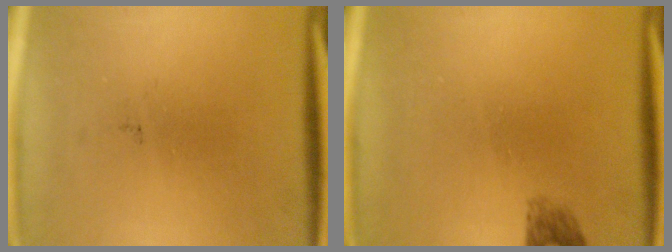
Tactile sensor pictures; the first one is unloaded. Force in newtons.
{"total": 1.7}